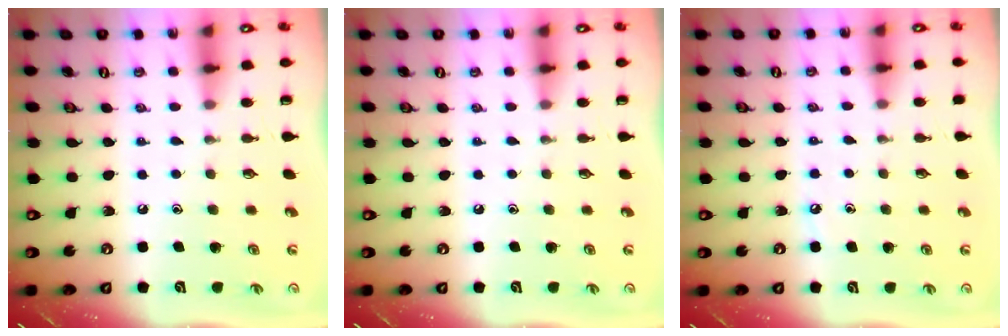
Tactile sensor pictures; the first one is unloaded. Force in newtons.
{"total": 0.0}
{"total": 3.2, "press": 3.2, "slide": 0.4}